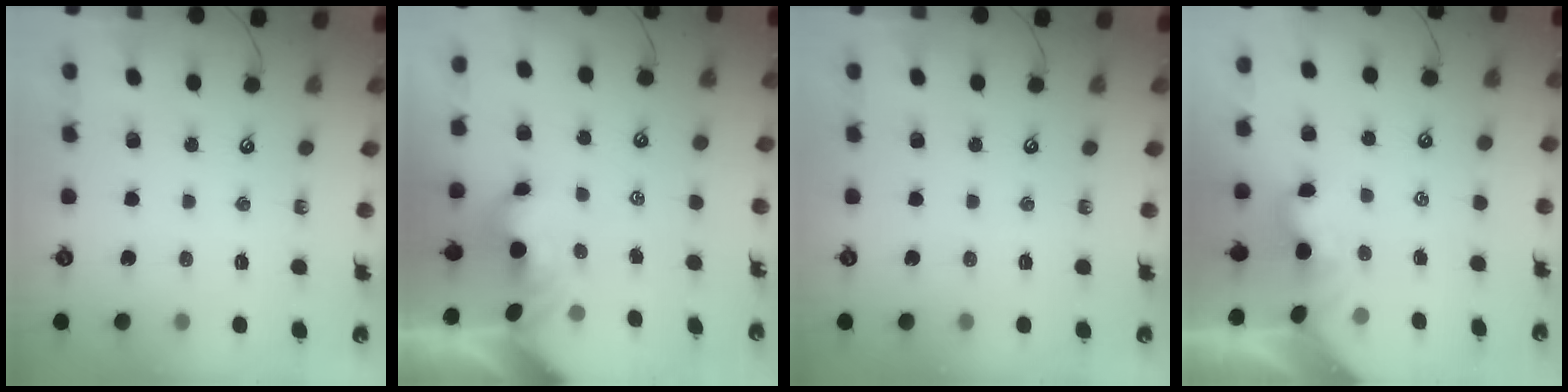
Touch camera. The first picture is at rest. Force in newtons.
{"total": 2.2, "press": 2.1, "slide": 0.7}
{"total": 0.0}
{"total": 2.0, "press": 1.9, "slide": 0.5}